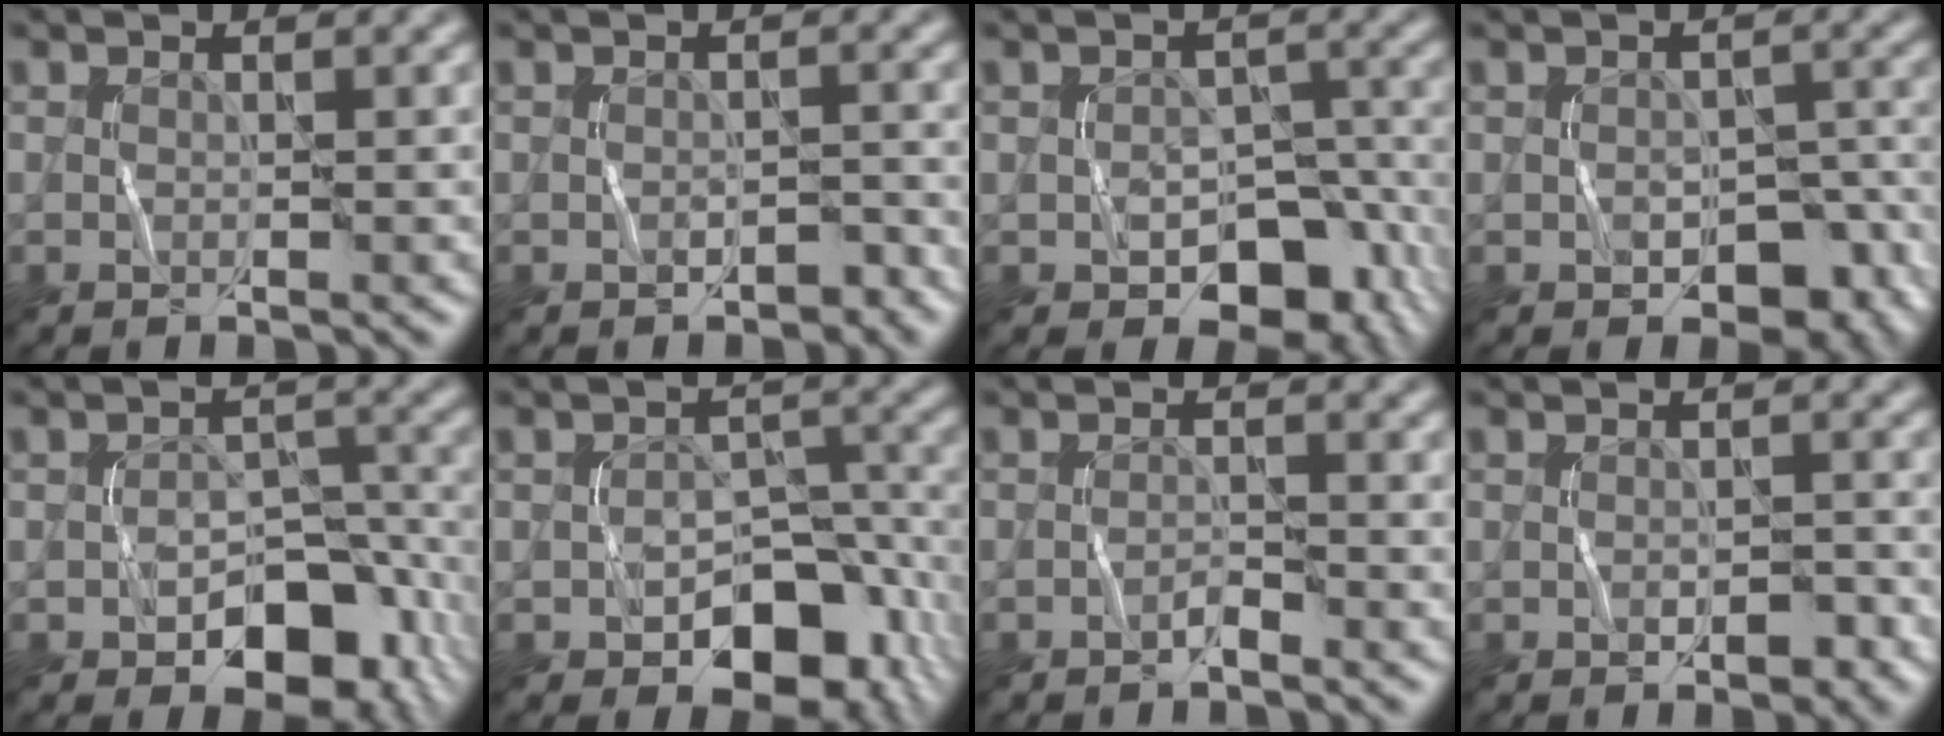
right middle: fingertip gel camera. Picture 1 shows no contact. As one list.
[{"total": 1.3, "force": [-0.9, 0.8, 0.7], "torque": [-0.011, 0.002, -0.011]}, {"total": 7.6, "force": [-3.5, 5.0, 4.6], "torque": [-0.056, -0.009, -0.042]}, {"total": 6.4, "force": [-3.0, 4.2, 3.9], "torque": [-0.043, -0.008, -0.033]}, {"total": 7.6, "force": [-3.7, 4.7, 4.6], "torque": [-0.052, 0.002, -0.053]}, {"total": 8.5, "force": [-4.1, 5.3, 5.2], "torque": [-0.058, -0.001, -0.057]}, {"total": 0.9, "force": [-0.8, 0.2, 0.5], "torque": [-0.009, 0.005, -0.013]}, {"total": 1.7, "force": [-0.7, 0.9, 1.2], "torque": [-0.018, 0.000, -0.010]}]